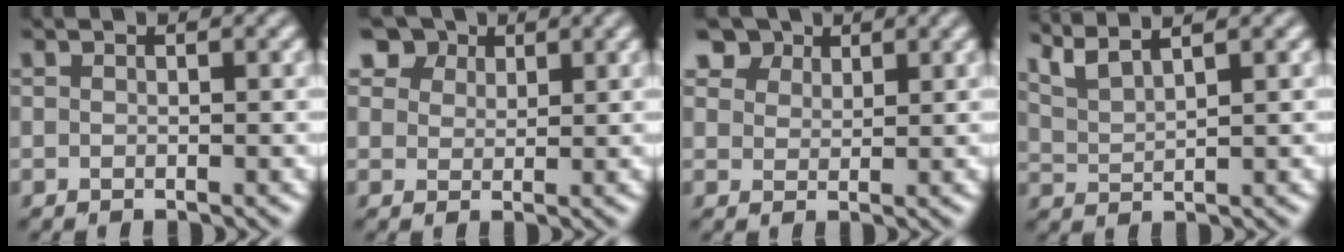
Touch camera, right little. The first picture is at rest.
{"total": 6.2, "force": [4.4, 3.7, 2.4], "torque": [-0.072, 0.004, 0.069]}
{"total": 5.5, "force": [4.0, 3.1, 2.0], "torque": [-0.062, 0.000, 0.072]}
{"total": 4.0, "force": [3.3, 0.8, 2.1], "torque": [-0.041, 0.017, 0.057]}